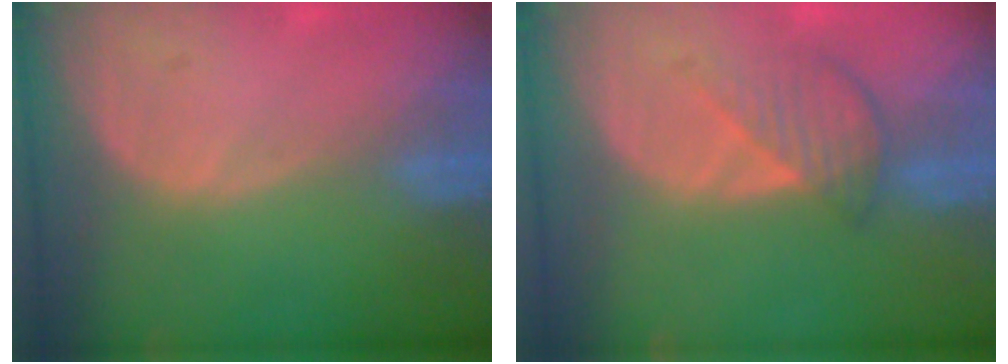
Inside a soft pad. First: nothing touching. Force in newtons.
{"total": 4.3, "press": 4.0, "slide": 1.6}